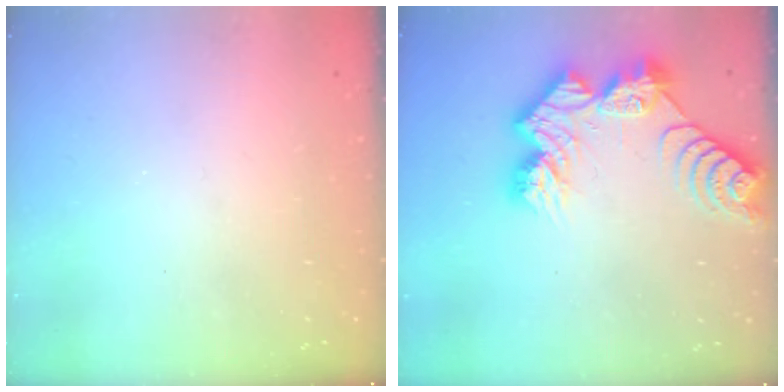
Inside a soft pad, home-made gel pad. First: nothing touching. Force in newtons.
{"total": 12.9, "press": 12.8, "slide": 1.1}